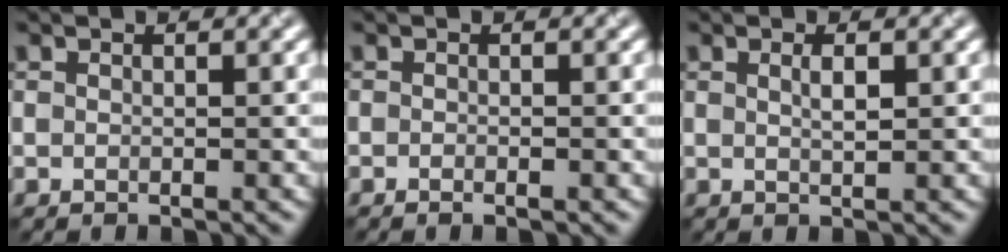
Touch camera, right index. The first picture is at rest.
{"total": 0.8, "force": [-0.4, 0.1, 0.7], "torque": [-0.009, -0.003, -0.005]}
{"total": 1.4, "force": [0.4, 0.3, 1.3], "torque": [-0.021, 0.002, 0.006]}